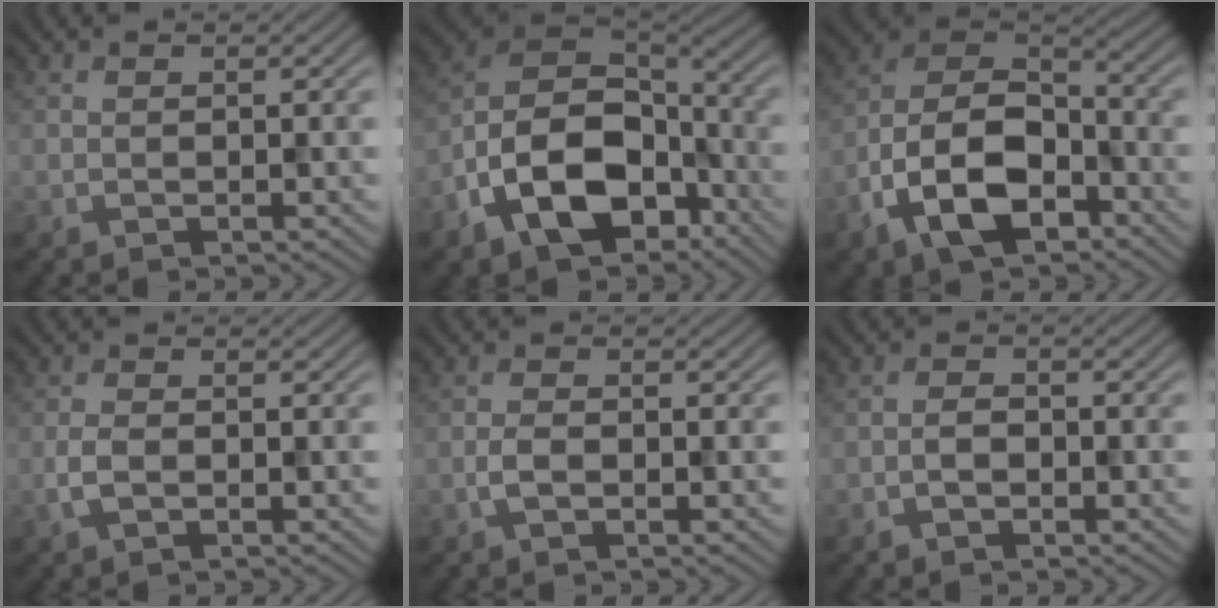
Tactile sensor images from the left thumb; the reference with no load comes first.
{"total": 15.7, "force": [-6.8, 9.8, 10.3], "torque": [-0.220, -0.032, -0.132]}
{"total": 13.3, "force": [-6.5, 7.3, 9.0], "torque": [-0.198, -0.017, -0.137]}
{"total": 2.2, "force": [-0.8, 1.0, 1.8], "torque": [-0.045, 0.000, -0.019]}
{"total": 1.9, "force": [-0.8, 0.9, 1.5], "torque": [-0.033, 0.003, -0.019]}
{"total": 1.7, "force": [-1.0, 0.8, 1.1], "torque": [-0.020, 0.005, -0.020]}